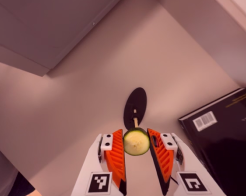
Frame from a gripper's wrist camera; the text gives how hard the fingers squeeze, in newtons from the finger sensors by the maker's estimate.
{"total": 7.0, "left": 6.8, "right": 7.1}